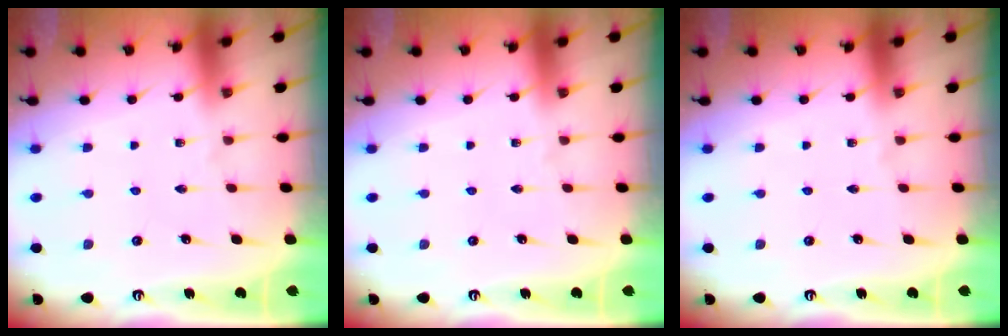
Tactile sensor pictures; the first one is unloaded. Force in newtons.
{"total": 0.0}
{"total": 0.0}